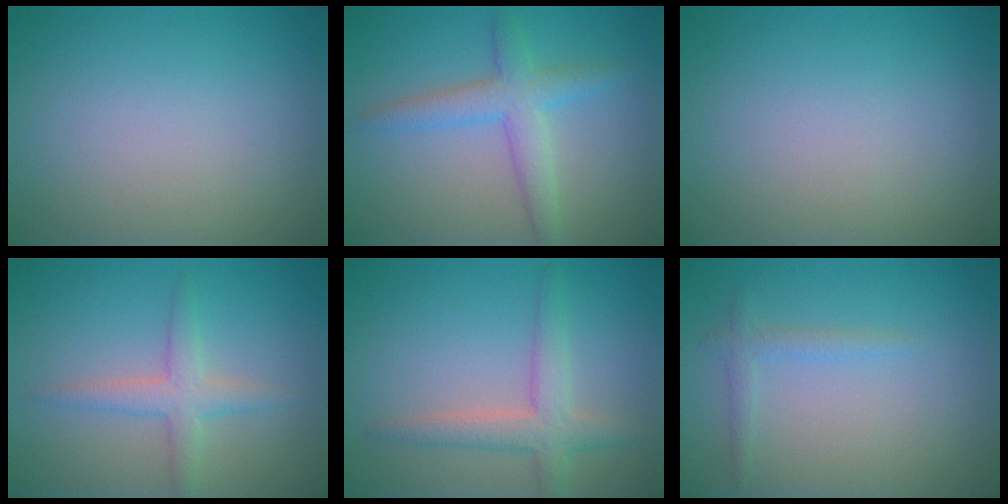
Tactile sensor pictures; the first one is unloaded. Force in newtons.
{"total": 3.6, "press": 3.6, "slide": 0.2}
{"total": 0.0}
{"total": 2.7, "press": 2.7, "slide": 0.1}
{"total": 3.4, "press": 3.4, "slide": 0.2}
{"total": 1.3, "press": 1.3, "slide": 0.1}